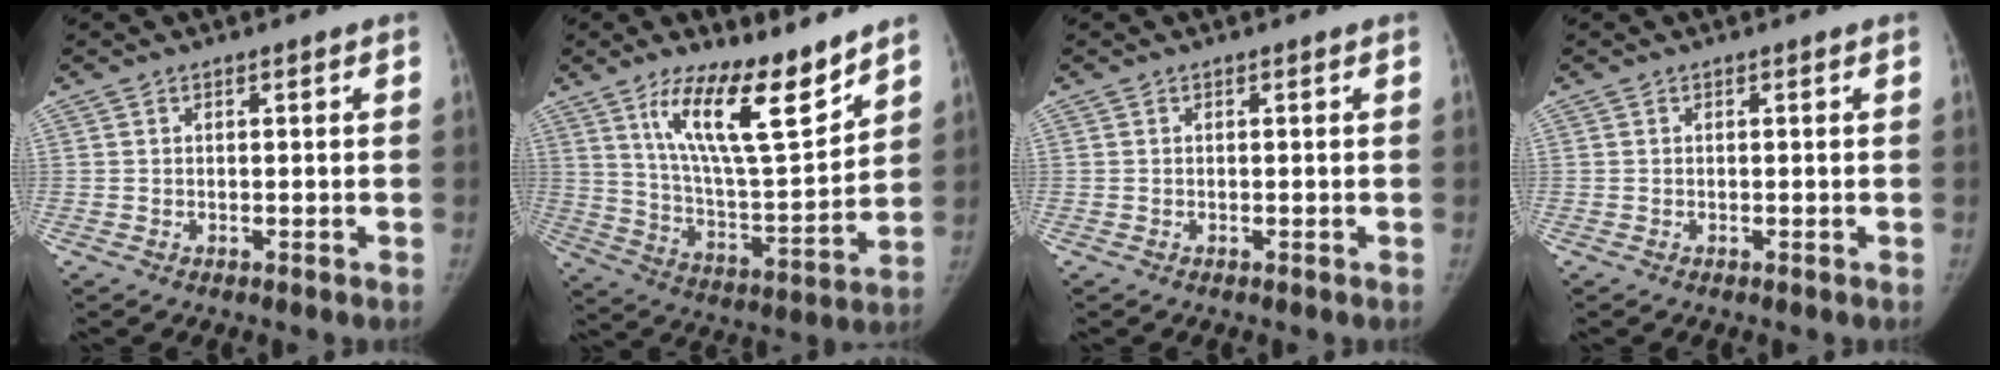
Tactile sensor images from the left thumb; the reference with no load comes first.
{"total": 17.2, "force": [11.5, 4.4, 12.1], "torque": [-0.175, -0.081, 0.211]}
{"total": 0.0}
{"total": 0.0}